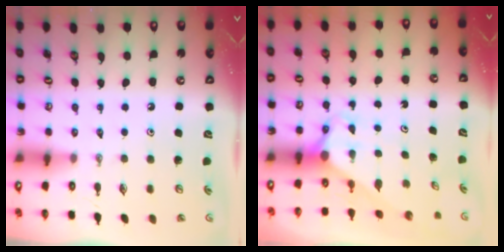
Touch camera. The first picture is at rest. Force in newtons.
{"total": 2.7, "press": 2.7, "slide": 0.0}